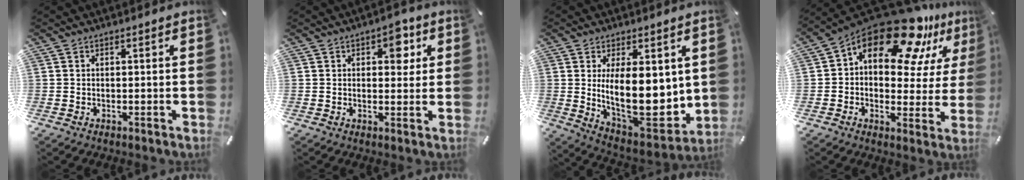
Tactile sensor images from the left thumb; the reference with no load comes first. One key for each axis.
{"total": 5.9, "fx": 2.1, "fy": 3.6, "fz": 4.2, "tx": -0.026, "ty": -0.015, "tz": 0.022}
{"total": 20.2, "fx": 2.0, "fy": 9.6, "fz": 17.7, "tx": -0.269, "ty": -0.042, "tz": 0.047}
{"total": 19.8, "fx": 13.9, "fy": 9.1, "fz": 10.8, "tx": -0.174, "ty": -0.105, "tz": 0.239}